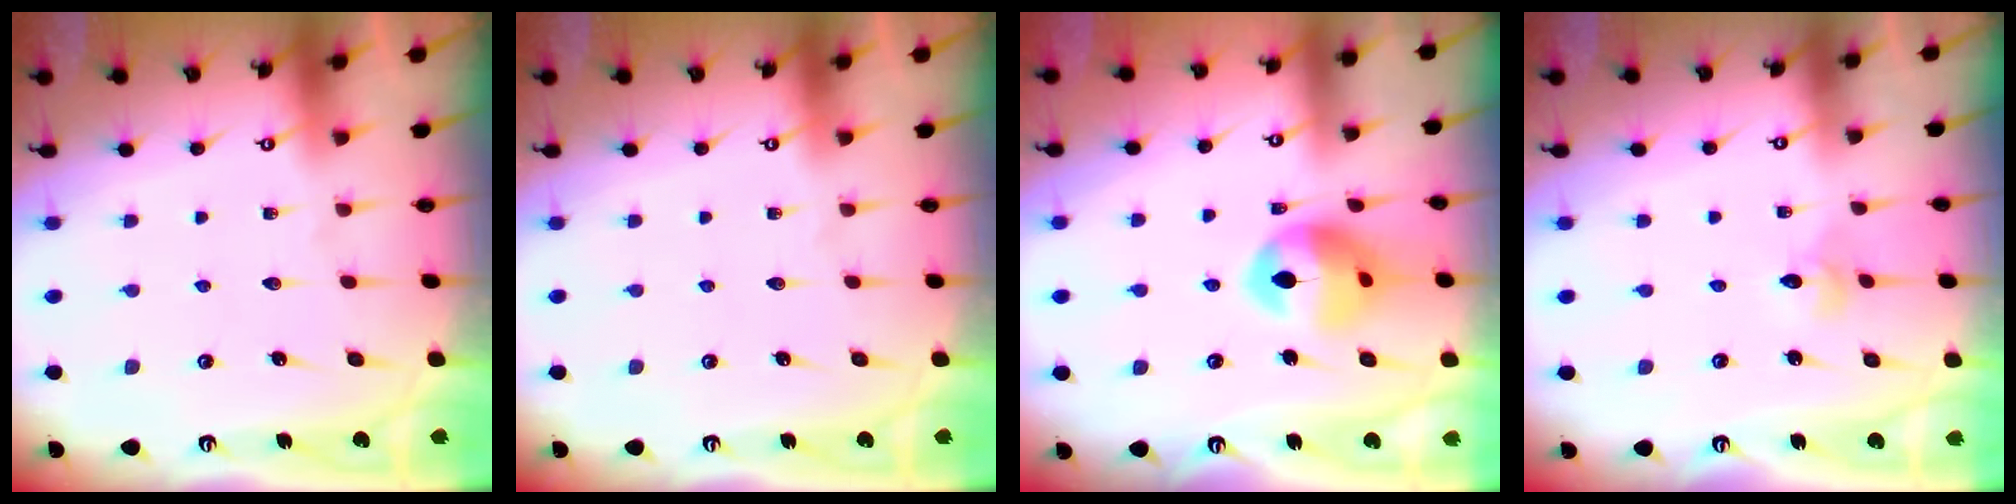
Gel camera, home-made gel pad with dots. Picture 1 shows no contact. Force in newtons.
{"total": 0.0}
{"total": 13.4, "press": 13.3, "slide": 1.9}
{"total": 2.4, "press": 2.4, "slide": 0.3}